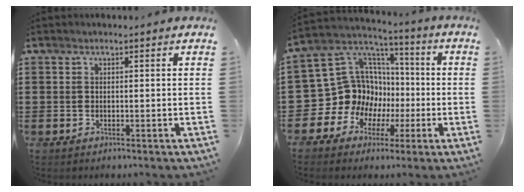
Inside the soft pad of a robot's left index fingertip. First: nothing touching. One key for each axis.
{"total": 14.1, "fx": -1.2, "fy": 13.2, "fz": 4.9, "tx": -0.138, "ty": -0.022, "tz": -0.001}